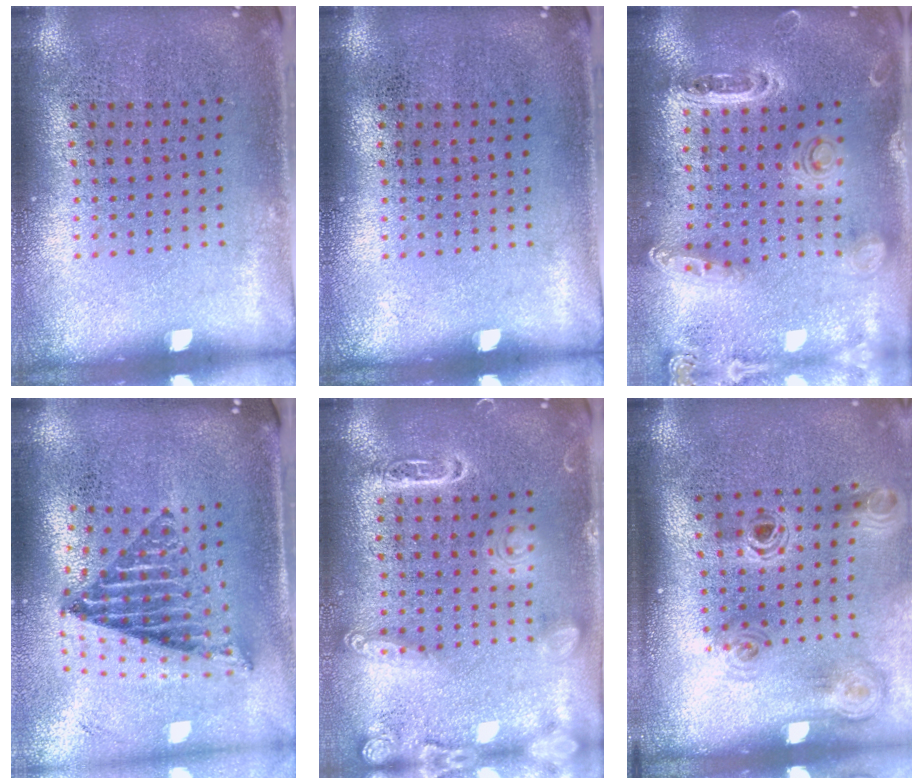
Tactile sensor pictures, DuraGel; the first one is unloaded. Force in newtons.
{"total": 0.0}
{"total": 1.3, "press": 1.3, "slide": 0.1}
{"total": 1.7, "press": 1.4, "slide": 1.0}
{"total": 3.3, "press": 3.3, "slide": 0.3}
{"total": 1.4, "press": 1.2, "slide": 0.8}